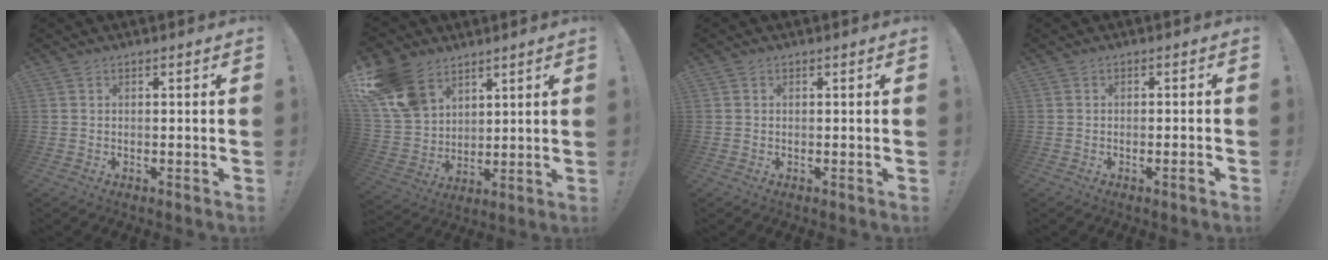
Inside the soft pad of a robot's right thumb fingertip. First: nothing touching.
{"total": 15.7, "force": [9.4, 10.7, 6.6], "torque": [-0.124, -0.047, 0.190]}
{"total": 0.0}
{"total": 2.3, "force": [-1.1, 0.0, 2.1], "torque": [-0.037, 0.001, -0.018]}